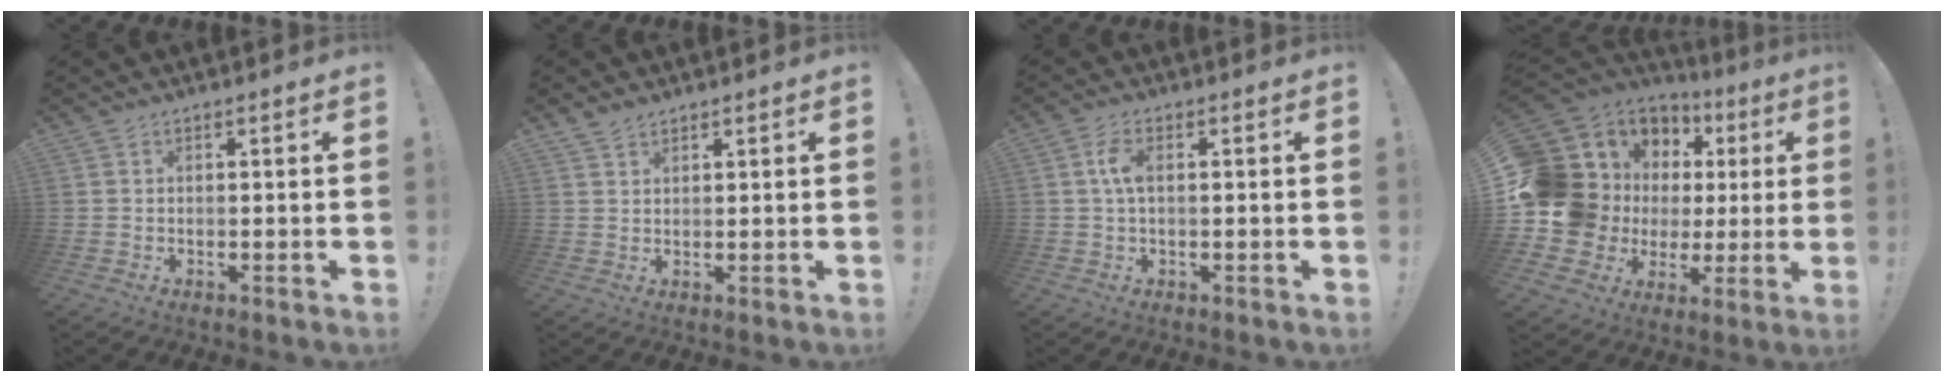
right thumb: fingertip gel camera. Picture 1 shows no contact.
{"total": 2.4, "force": [2.1, 1.1, 0.7], "torque": [-0.016, -0.010, 0.040]}
{"total": 4.9, "force": [0.6, 2.2, 4.3], "torque": [-0.084, 0.006, 0.008]}
{"total": 14.4, "force": [4.4, 11.8, 7.0], "torque": [-0.123, -0.044, 0.115]}